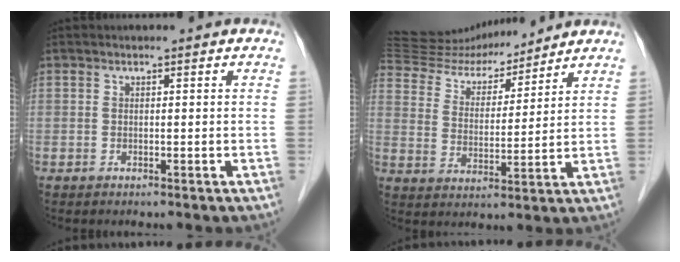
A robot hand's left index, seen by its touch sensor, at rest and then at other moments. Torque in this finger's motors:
{"motor_torque": [-0.19, -0.30, 0.00, 0.00]}